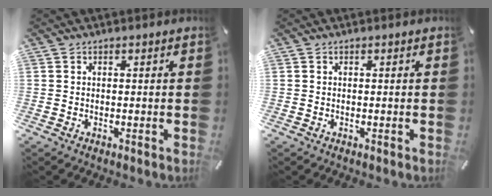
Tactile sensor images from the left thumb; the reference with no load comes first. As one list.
[{"total": 0.0}]